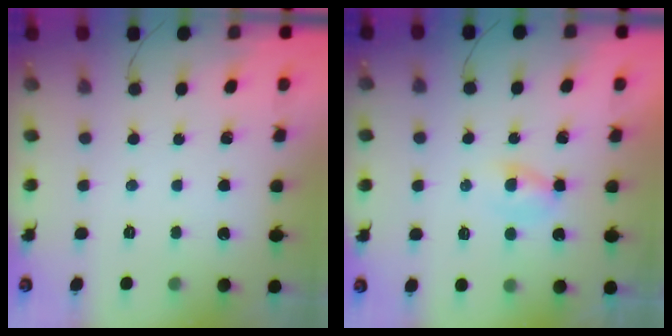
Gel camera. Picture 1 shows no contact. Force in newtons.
{"total": 1.3, "press": 1.1, "slide": 0.7}